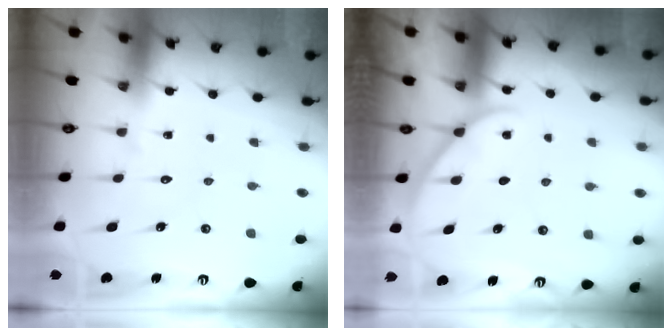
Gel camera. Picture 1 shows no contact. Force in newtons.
{"total": 2.3, "press": 2.2, "slide": 0.3}